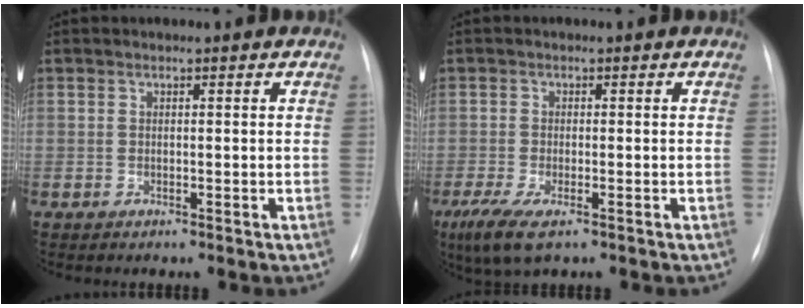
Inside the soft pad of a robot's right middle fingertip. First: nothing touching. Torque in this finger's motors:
{"motor_torque": [0.98, -0.76, 0.29, 0.10]}